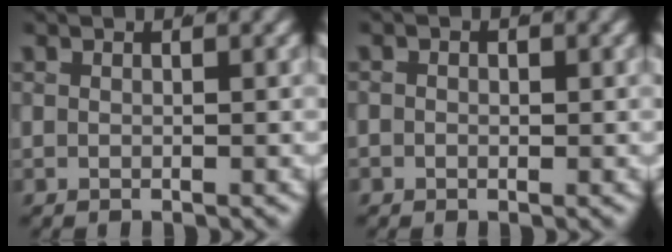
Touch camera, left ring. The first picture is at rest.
{"total": 1.0, "force": [-0.4, 0.9, 0.3], "torque": [-0.016, -0.005, -0.007]}